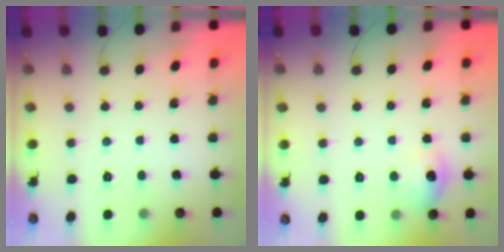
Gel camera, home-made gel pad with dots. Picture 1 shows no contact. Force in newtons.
{"total": 8.8, "press": 8.8, "slide": 0.7}